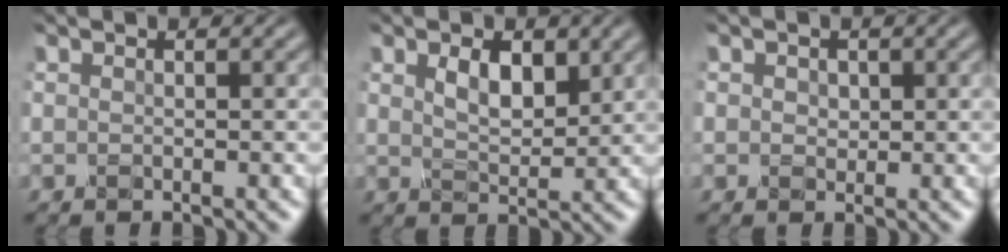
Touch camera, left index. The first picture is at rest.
{"total": 2.8, "force": [1.1, 1.5, 2.1], "torque": [-0.044, -0.004, 0.020]}
{"total": 1.0, "force": [0.2, 0.9, 0.4], "torque": [-0.011, 0.001, 0.002]}